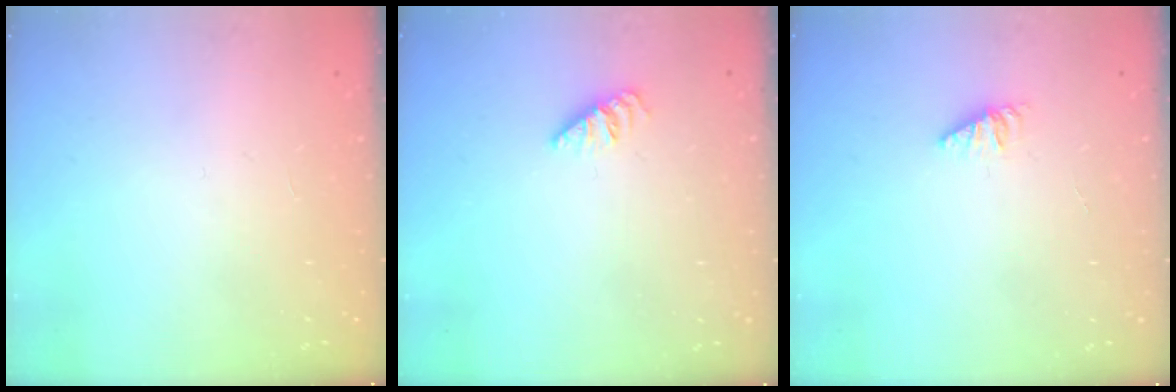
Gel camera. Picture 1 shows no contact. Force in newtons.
{"total": 0.0}
{"total": 1.3, "press": 1.2, "slide": 0.2}